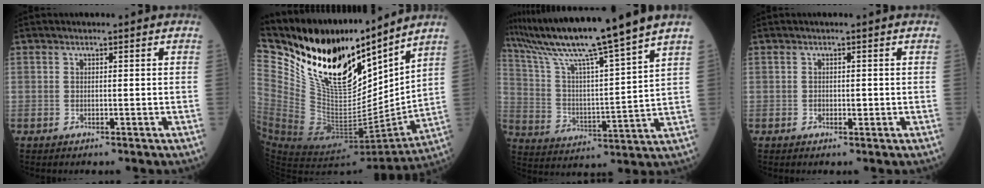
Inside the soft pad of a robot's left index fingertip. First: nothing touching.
{"total": 23.6, "force": [19.0, 7.4, 11.8], "torque": [-0.236, -0.024, 0.346]}
{"total": 17.9, "force": [15.0, -2.7, 9.4], "torque": [-0.170, -0.019, 0.252]}
{"total": 1.0, "force": [-0.2, 0.6, 0.7], "torque": [-0.011, 0.002, -0.003]}